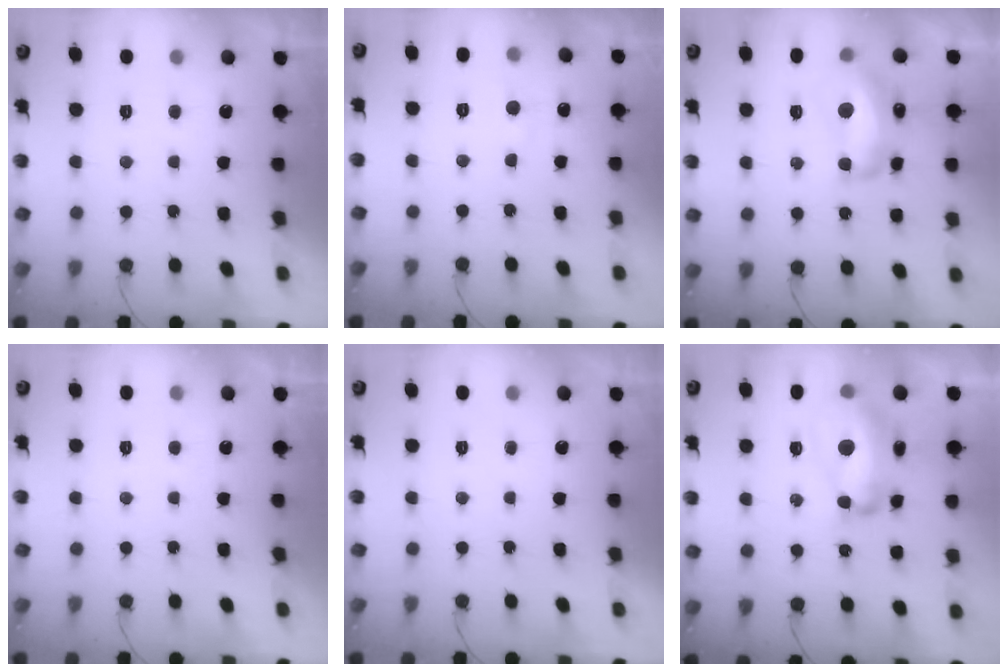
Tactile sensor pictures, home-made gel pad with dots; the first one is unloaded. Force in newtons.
{"total": 5.3, "press": 5.3, "slide": 0.7}
{"total": 13.9, "press": 13.9, "slide": 0.9}
{"total": 0.0}
{"total": 0.0}
{"total": 14.8, "press": 14.8, "slide": 1.1}